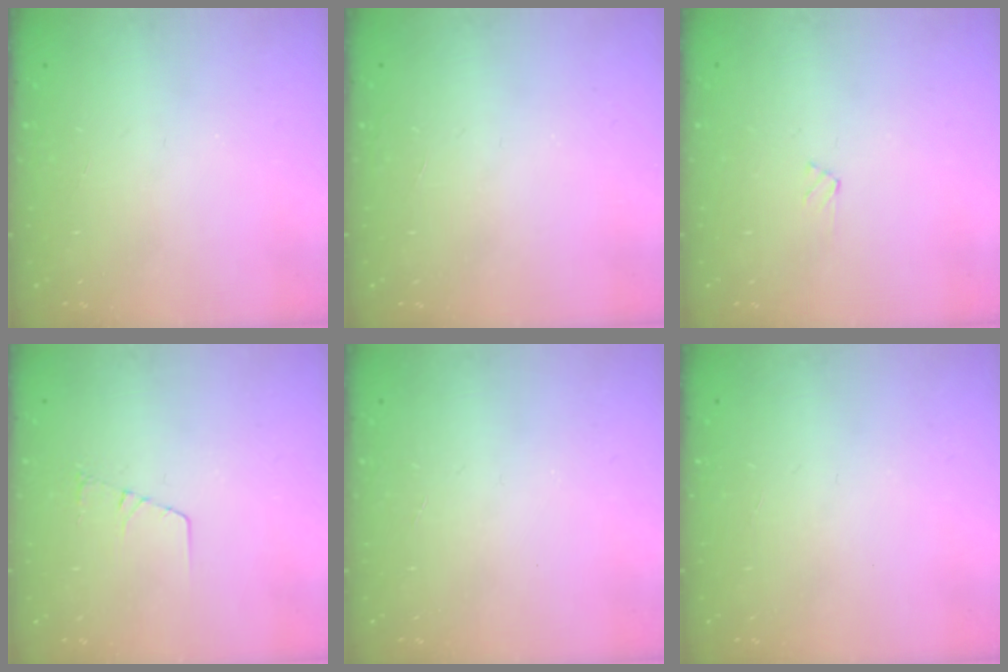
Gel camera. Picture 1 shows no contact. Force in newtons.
{"total": 0.0}
{"total": 2.7, "press": 2.7, "slide": 0.3}
{"total": 3.2, "press": 3.2, "slide": 0.3}
{"total": 0.0}
{"total": 0.0}